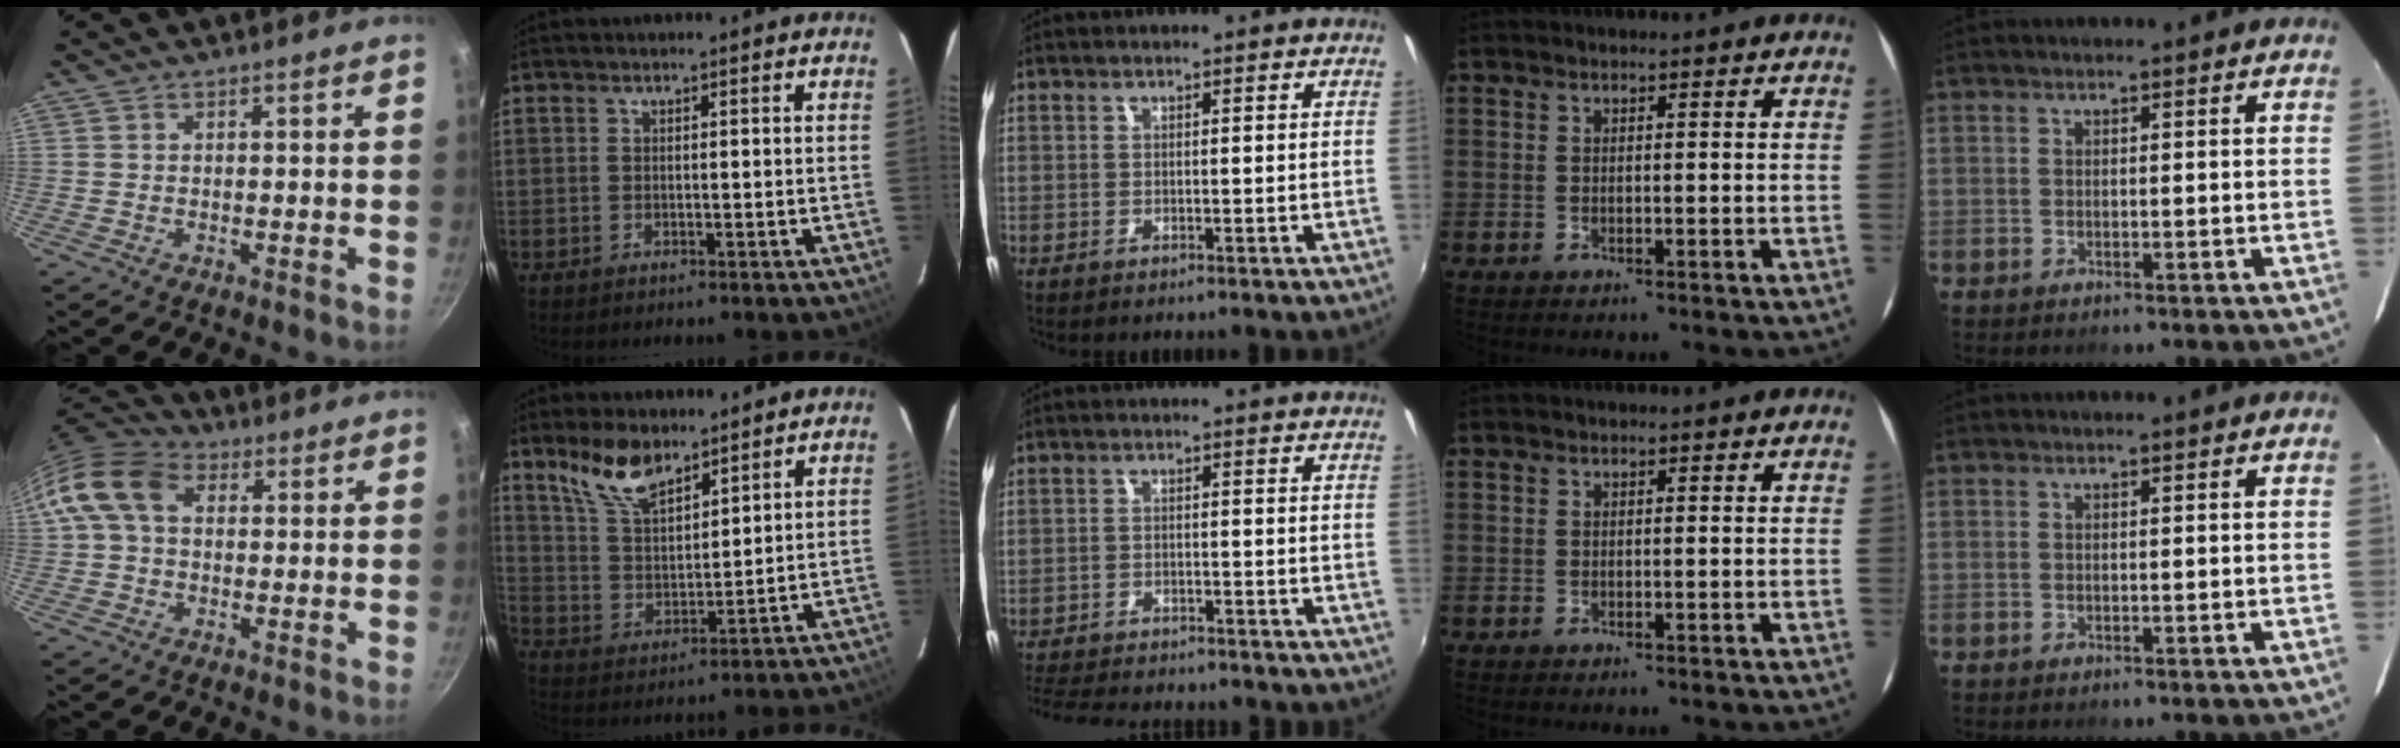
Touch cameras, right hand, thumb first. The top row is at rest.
{"thumb": {"total": 11.0, "force": [2.3, 7.9, 7.3], "torque": [-0.119, 0.022, 0.021]}, "index": {"total": 9.7, "force": [7.3, 3.8, 5.3], "torque": [-0.100, 0.010, 0.148]}, "middle": {"total": 13.1, "force": [-11.6, 3.5, 5.0], "torque": [-0.122, -0.016, -0.179]}}